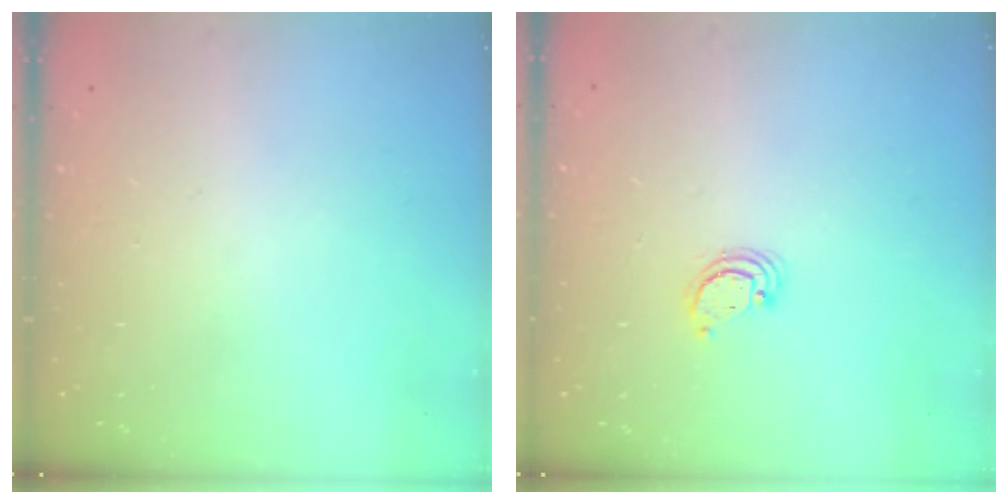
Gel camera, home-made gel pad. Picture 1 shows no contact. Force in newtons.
{"total": 2.3, "press": 2.3, "slide": 0.2}